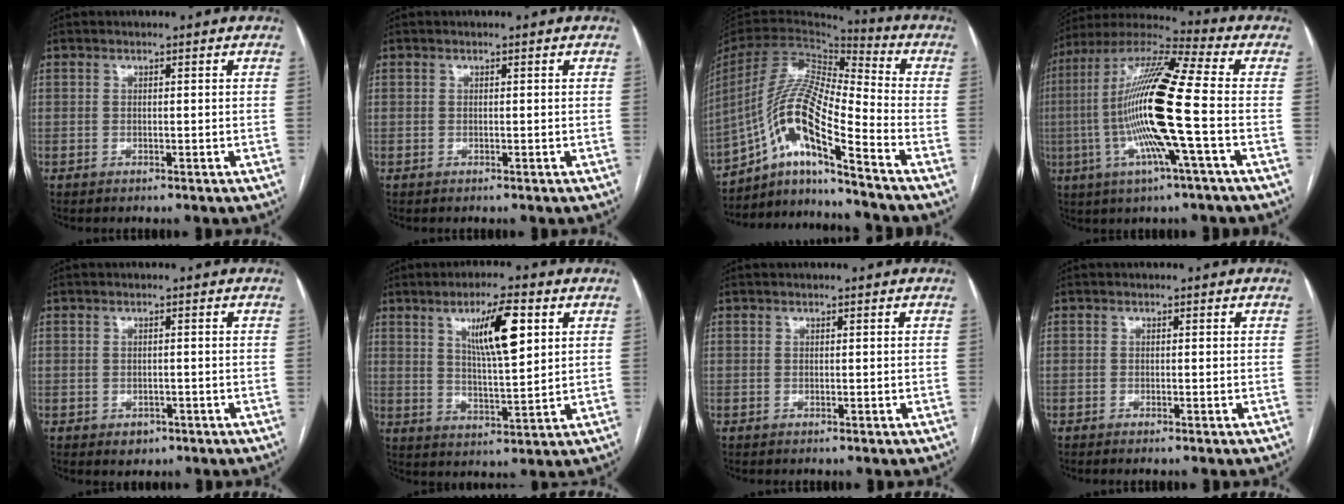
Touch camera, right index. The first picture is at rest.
{"total": 0.0}
{"total": 15.3, "force": [-9.6, 0.5, 11.9], "torque": [-0.240, 0.007, -0.175]}
{"total": 18.1, "force": [-2.8, 0.0, 17.9], "torque": [-0.354, -0.001, -0.066]}
{"total": 2.0, "force": [-1.0, 1.6, 0.8], "torque": [-0.005, 0.003, -0.006]}
{"total": 10.0, "force": [4.1, 1.6, 9.0], "torque": [-0.153, 0.002, 0.071]}
{"total": 0.0}
{"total": 0.6, "force": [-0.4, -0.1, 0.4], "torque": [-0.009, 0.000, -0.008]}